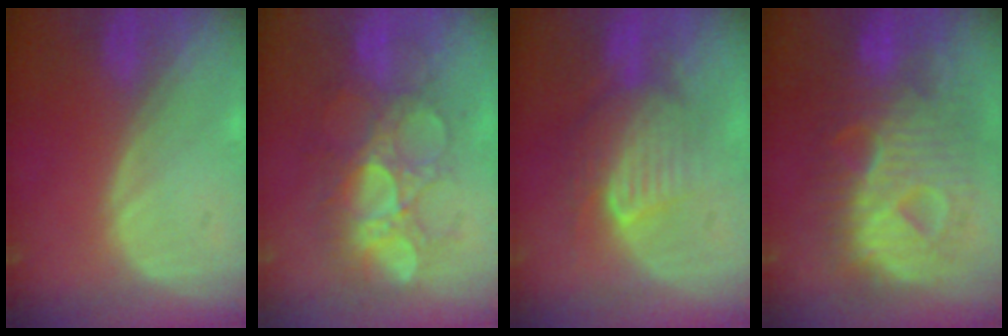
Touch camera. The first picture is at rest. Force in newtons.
{"total": 9.1, "press": 8.9, "slide": 1.9}
{"total": 7.7, "press": 7.7, "slide": 0.5}
{"total": 12.7, "press": 12.7, "slide": 1.2}